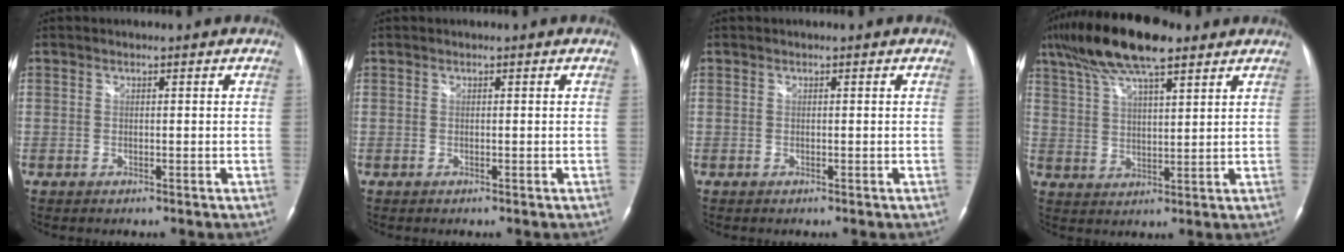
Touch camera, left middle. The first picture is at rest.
{"total": 0.0}
{"total": 0.0}
{"total": 14.1, "force": [9.9, 3.1, 9.5], "torque": [-0.190, 0.026, 0.178]}